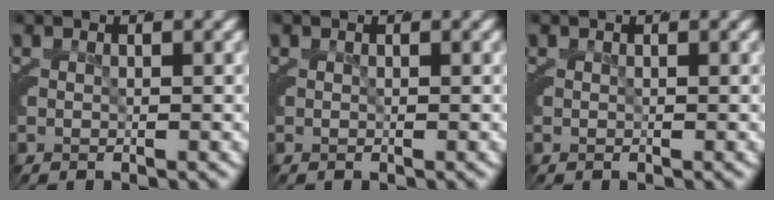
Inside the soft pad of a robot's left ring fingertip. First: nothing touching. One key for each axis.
{"total": 0.0}
{"total": 0.0}